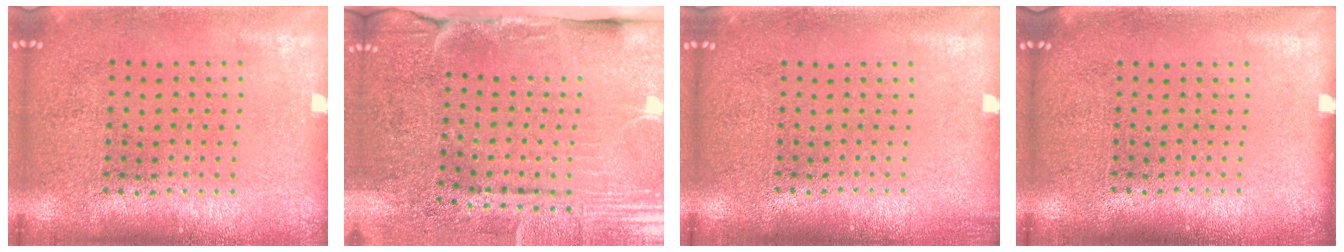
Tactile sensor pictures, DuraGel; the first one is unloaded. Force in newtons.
{"total": 4.4, "press": 3.8, "slide": 2.3}
{"total": 0.7, "press": 0.7, "slide": 0.0}
{"total": 0.0}